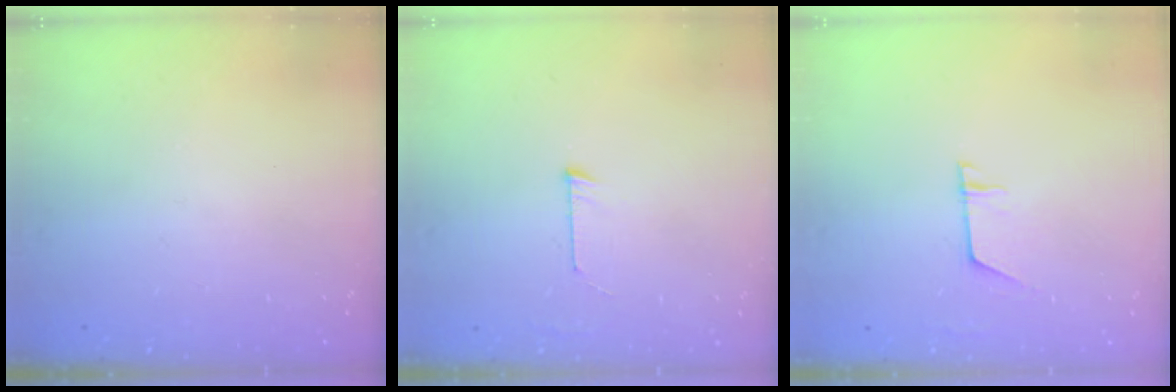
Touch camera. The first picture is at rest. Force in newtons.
{"total": 3.3, "press": 3.3, "slide": 0.3}
{"total": 5.0, "press": 5.0, "slide": 0.4}